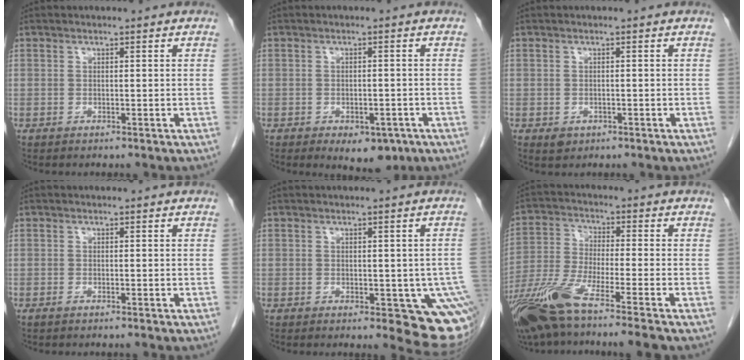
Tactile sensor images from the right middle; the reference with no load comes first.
{"total": 6.1, "force": [-3.6, 3.2, 3.7], "torque": [-0.036, 0.001, -0.043]}
{"total": 1.5, "force": [-0.7, 1.1, 0.7], "torque": [-0.011, 0.001, -0.001]}
{"total": 0.6, "force": [-0.4, -0.1, 0.4], "torque": [-0.008, -0.001, -0.009]}
{"total": 10.2, "force": [-3.3, 3.8, 8.9], "torque": [-0.098, -0.008, -0.032]}
{"total": 14.0, "force": [-9.9, -0.5, 9.8], "torque": [-0.202, -0.039, -0.183]}